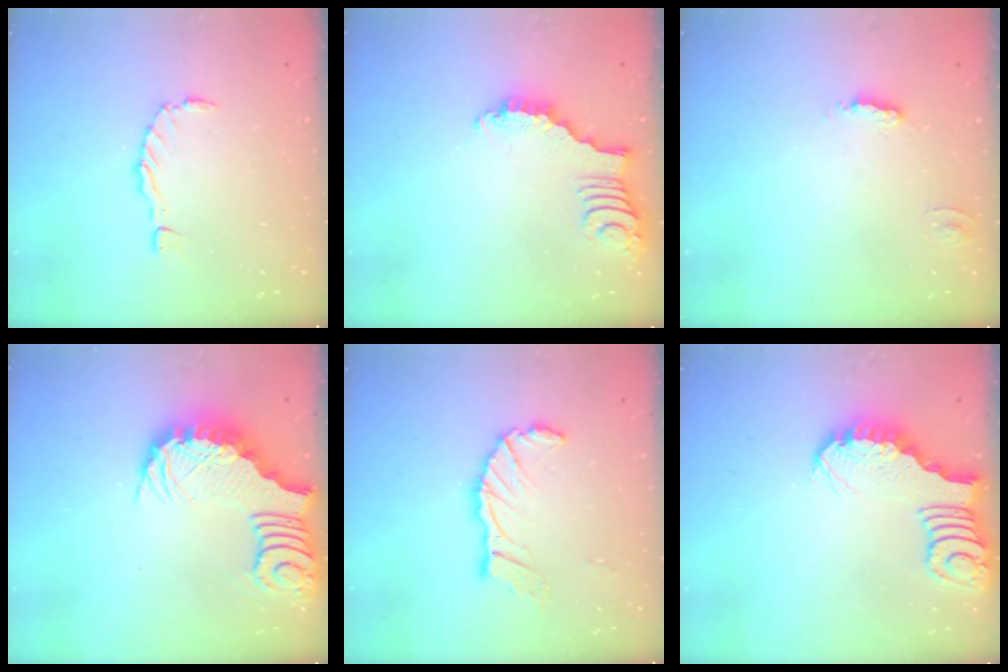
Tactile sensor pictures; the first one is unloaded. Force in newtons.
{"total": 2.8, "press": 2.8, "slide": 0.4}
{"total": 4.1, "press": 4.1, "slide": 0.3}
{"total": 3.7, "press": 3.6, "slide": 0.7}
{"total": 11.4, "press": 11.2, "slide": 1.9}
{"total": 2.9, "press": 2.9, "slide": 0.4}